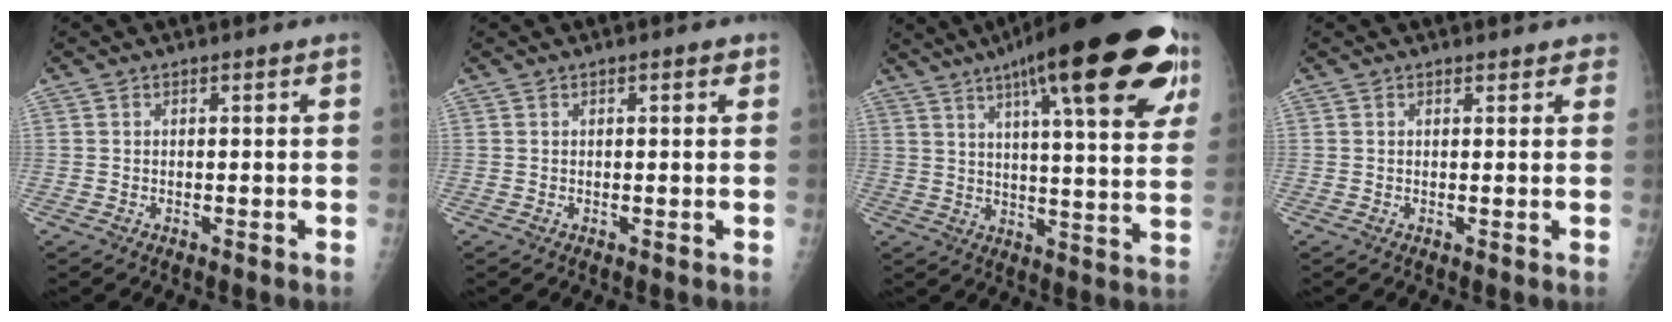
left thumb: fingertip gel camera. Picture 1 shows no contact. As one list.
[{"total": 1.6, "force": [0.7, 0.5, 1.3], "torque": [-0.016, 0.001, 0.007]}, {"total": 28.3, "force": [15.2, 6.7, 23.0], "torque": [-0.302, -0.016, 0.209]}, {"total": 1.8, "force": [1.5, 0.8, 0.7], "torque": [0.012, -0.001, 0.011]}]